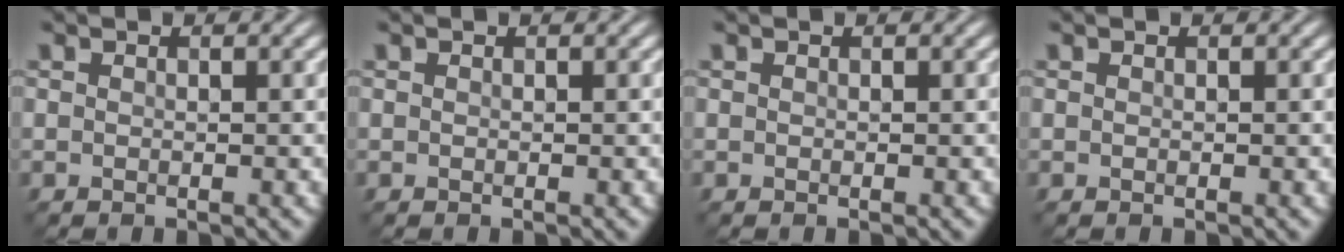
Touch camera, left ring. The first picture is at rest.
{"total": 0.0}
{"total": 0.0}
{"total": 0.0}